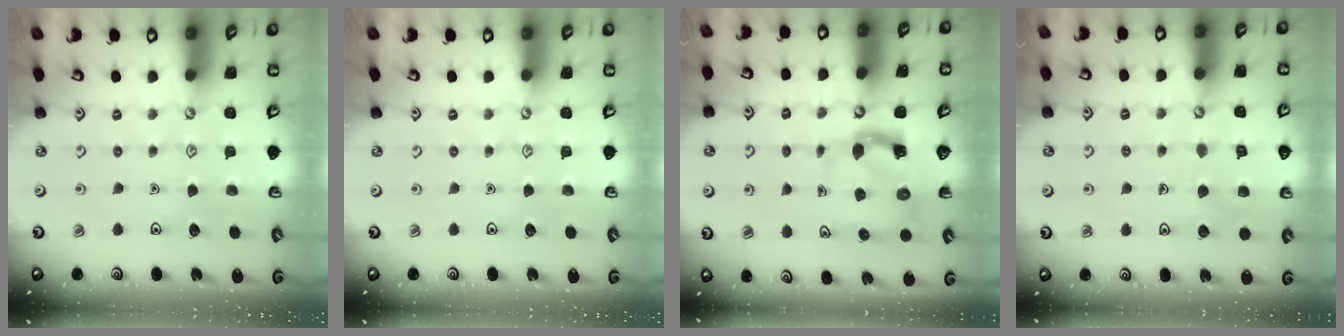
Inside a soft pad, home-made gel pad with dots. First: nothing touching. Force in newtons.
{"total": 0.0}
{"total": 3.8, "press": 3.7, "slide": 0.7}
{"total": 6.6, "press": 6.6, "slide": 0.5}